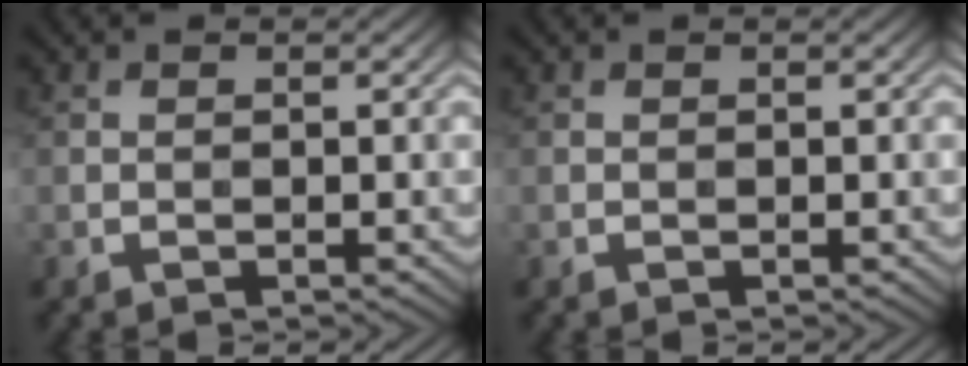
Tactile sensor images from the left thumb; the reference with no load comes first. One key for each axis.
{"total": 0.0}